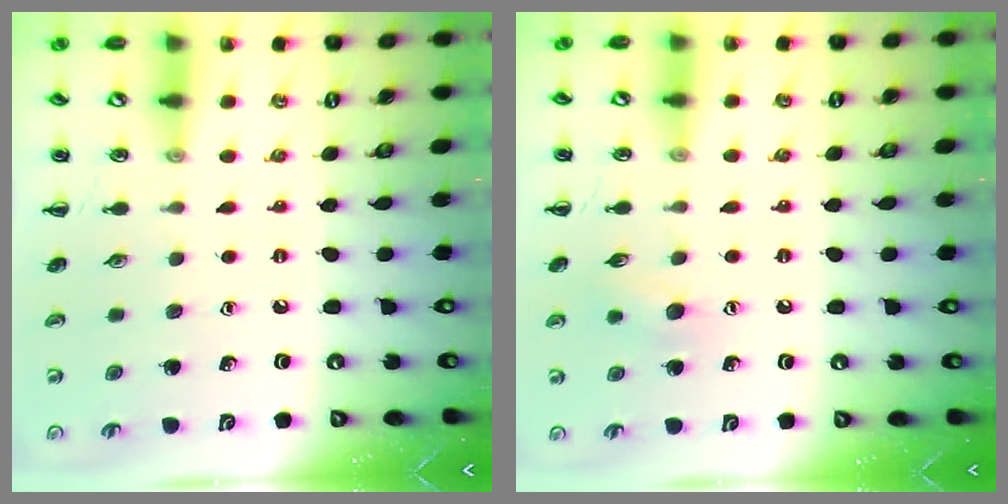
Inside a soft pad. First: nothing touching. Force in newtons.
{"total": 6.8, "press": 6.7, "slide": 1.1}